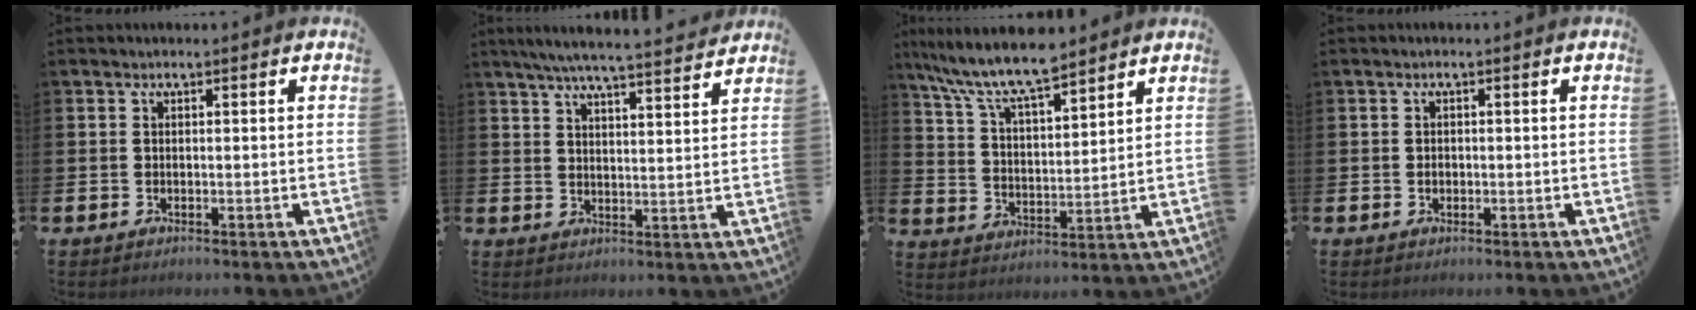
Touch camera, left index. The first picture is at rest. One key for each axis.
{"total": 6.3, "fx": 5.9, "fy": 0.0, "fz": 2.2, "tx": -0.057, "ty": -0.033, "tz": 0.103}
{"total": 9.0, "fx": 8.1, "fy": 1.4, "fz": 3.5, "tx": -0.099, "ty": -0.041, "tz": 0.146}
{"total": 0.8, "fx": -0.1, "fy": 0.7, "fz": 0.4, "tx": -0.005, "ty": 0.004, "tz": -0.004}